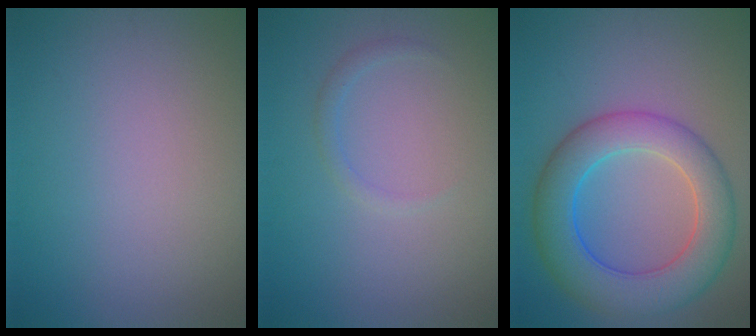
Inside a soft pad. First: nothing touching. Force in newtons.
{"total": 1.0, "press": 1.0, "slide": 0.0}
{"total": 8.0, "press": 8.0, "slide": 0.3}